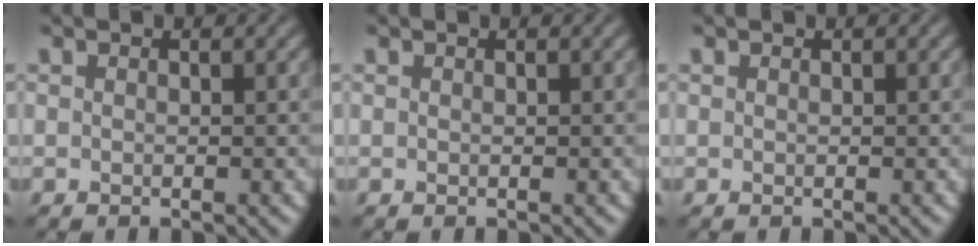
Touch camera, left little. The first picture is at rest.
{"total": 0.0}
{"total": 0.0}